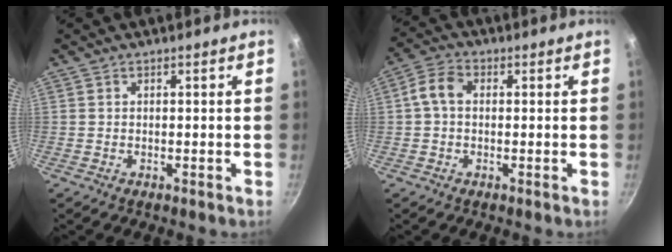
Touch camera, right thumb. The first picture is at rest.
{"total": 5.1, "force": [0.4, 3.5, 3.8], "torque": [-0.079, 0.021, -0.003]}